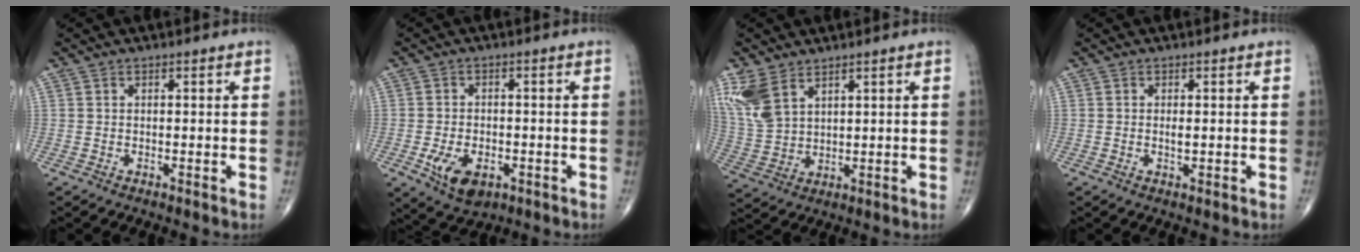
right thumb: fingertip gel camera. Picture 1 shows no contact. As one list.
[{"total": 7.8, "force": [-2.8, 4.7, 5.6], "torque": [-0.089, 0.003, -0.038]}, {"total": 8.9, "force": [5.3, 4.7, 5.3], "torque": [-0.117, -0.012, 0.123]}, {"total": 1.3, "force": [0.0, 0.5, 1.2], "torque": [-0.022, -0.003, 0.000]}]